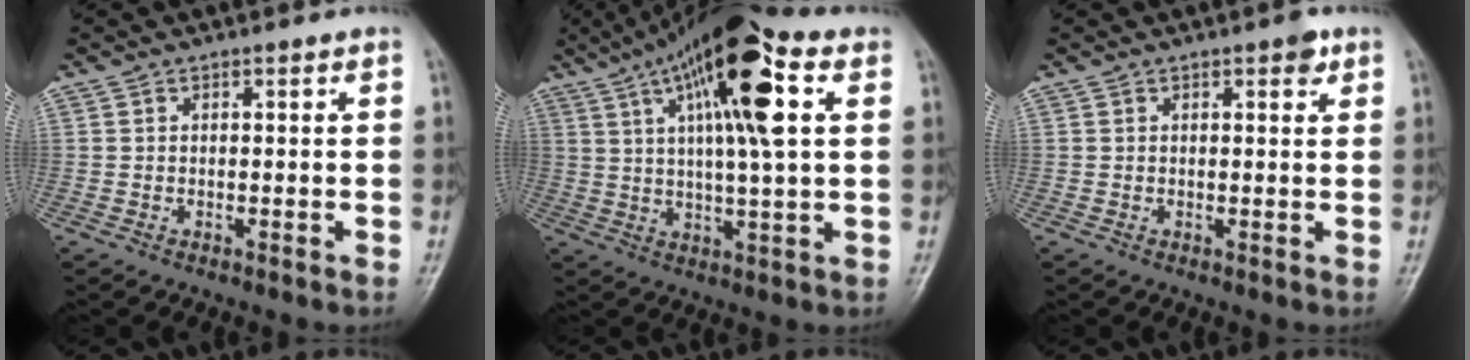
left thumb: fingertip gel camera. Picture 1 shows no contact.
{"total": 17.9, "force": [6.3, 4.3, 16.2], "torque": [-0.273, 0.007, 0.096]}
{"total": 2.1, "force": [1.2, 0.8, 1.5], "torque": [-0.014, -0.003, 0.012]}